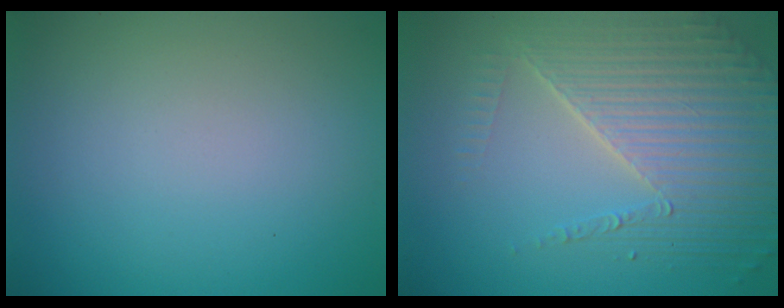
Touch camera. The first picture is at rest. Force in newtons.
{"total": 6.5, "press": 4.9, "slide": 4.3}